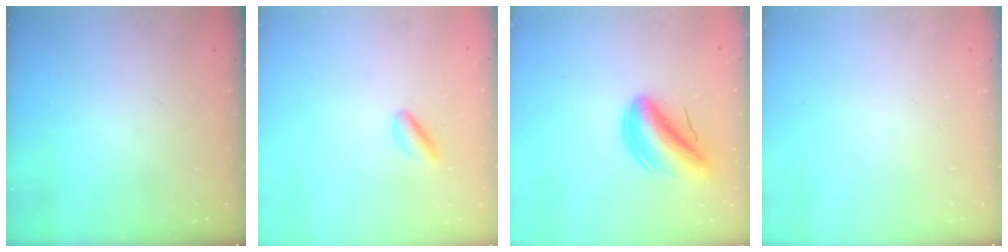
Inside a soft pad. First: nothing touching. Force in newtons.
{"total": 3.3, "press": 3.2, "slide": 1.1}
{"total": 10.7, "press": 10.2, "slide": 3.1}
{"total": 0.0}